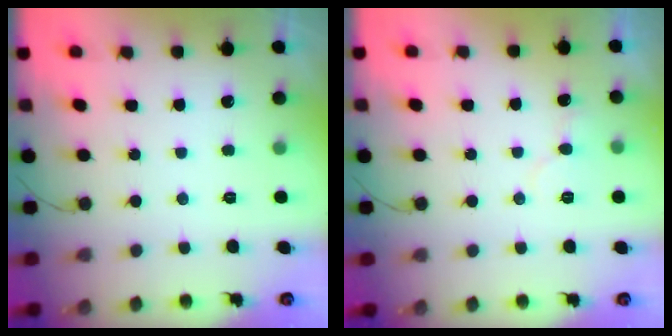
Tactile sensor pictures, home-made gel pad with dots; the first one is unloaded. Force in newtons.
{"total": 5.7, "press": 5.7, "slide": 0.4}